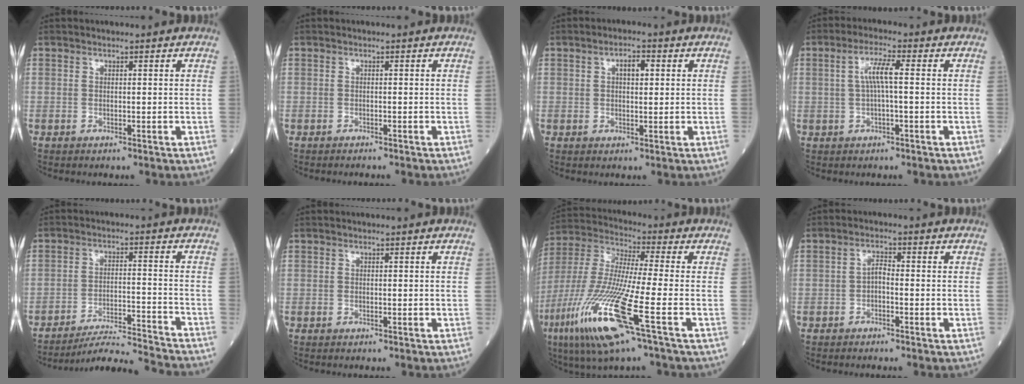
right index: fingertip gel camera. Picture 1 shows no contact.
{"total": 1.0, "force": [-1.0, 0.0, 0.4], "torque": [-0.009, -0.003, -0.011]}
{"total": 3.1, "force": [0.9, 1.2, 2.7], "torque": [-0.048, 0.005, 0.014]}
{"total": 4.4, "force": [0.4, 0.3, 4.4], "torque": [-0.088, 0.011, 0.009]}
{"total": 12.7, "force": [-12.2, -2.5, 2.3], "torque": [-0.026, -0.013, -0.193]}
{"total": 0.0}
{"total": 18.4, "force": [-7.9, 0.6, 16.6], "torque": [-0.385, -0.044, -0.157]}
{"total": 1.8, "force": [-0.7, 0.6, 1.6], "torque": [-0.026, 0.004, -0.015]}